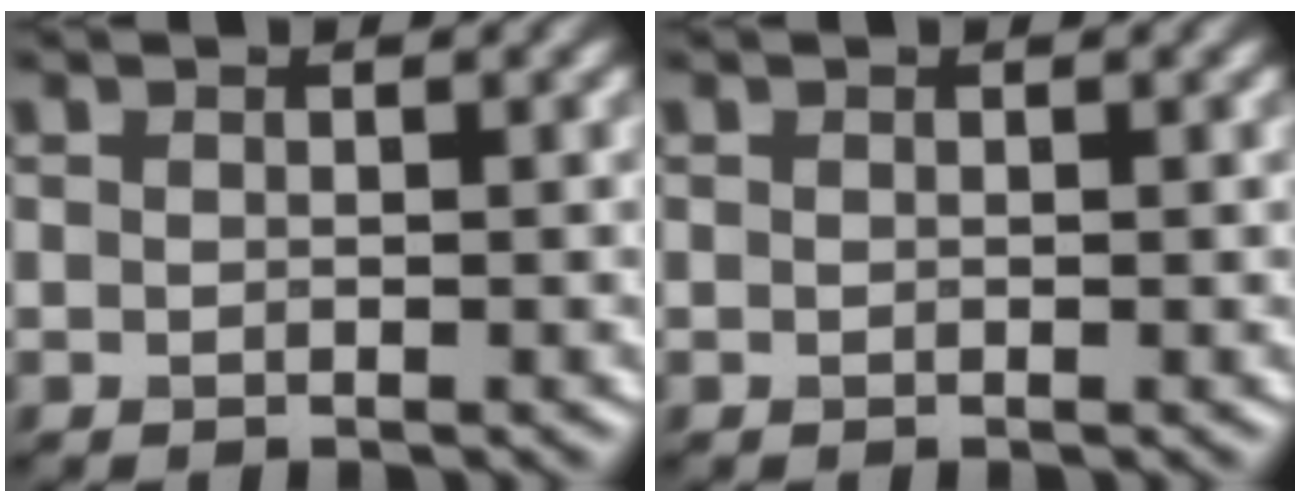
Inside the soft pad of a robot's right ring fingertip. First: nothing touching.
{"total": 0.0}